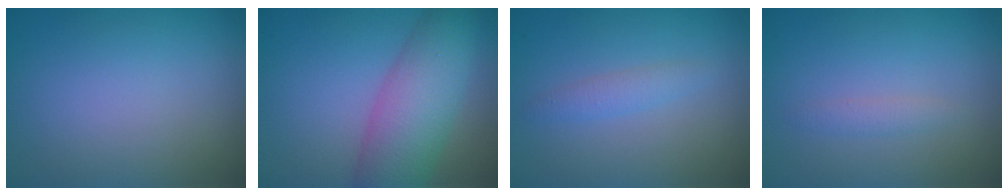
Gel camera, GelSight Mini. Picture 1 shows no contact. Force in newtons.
{"total": 7.2, "press": 7.2, "slide": 0.2}
{"total": 1.4, "press": 1.4, "slide": 0.0}
{"total": 1.0, "press": 1.0, "slide": 0.0}